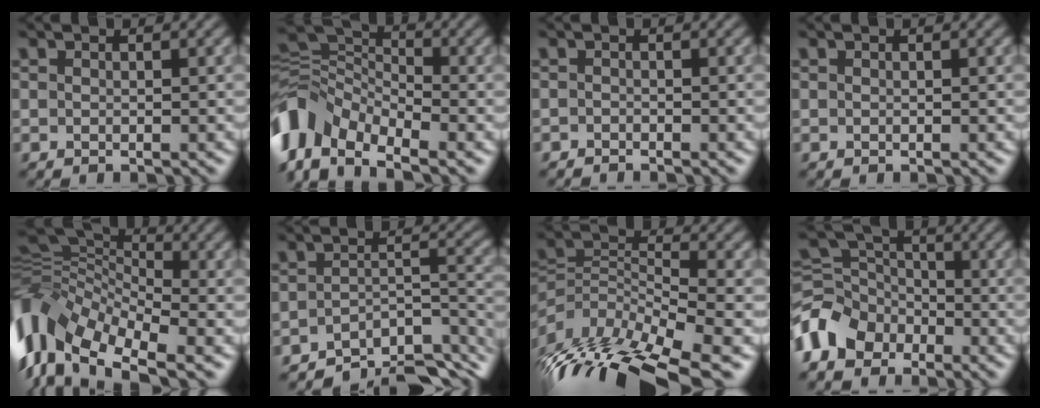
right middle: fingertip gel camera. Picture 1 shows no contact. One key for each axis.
{"total": 10.3, "fx": -4.6, "fy": 6.3, "fz": 6.7, "tx": -0.138, "ty": 0.000, "tz": -0.108}
{"total": 0.7, "fx": -0.7, "fy": 0.1, "fz": 0.0, "tx": 0.002, "ty": -0.004, "tz": -0.014}
{"total": 0.0}
{"total": 12.9, "fx": -4.8, "fy": 7.5, "fz": 9.3, "tx": -0.210, "ty": 0.004, "tz": -0.107}
{"total": 7.7, "fx": -6.6, "fy": 2.2, "fz": 3.3, "tx": -0.039, "ty": -0.013, "tz": -0.100}
{"total": 12.3, "fx": -7.3, "fy": 4.5, "fz": 8.9, "tx": -0.184, "ty": 0.008, "tz": -0.122}
{"total": 6.9, "fx": -4.0, "fy": 4.7, "fz": 2.9, "tx": -0.063, "ty": 0.001, "tz": -0.101}